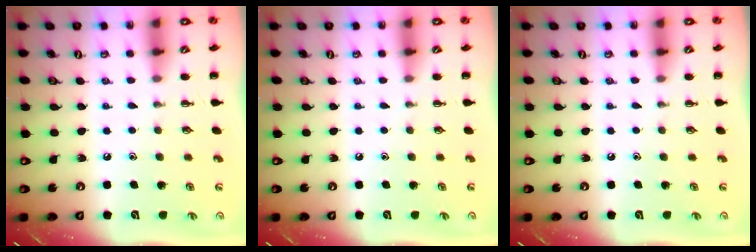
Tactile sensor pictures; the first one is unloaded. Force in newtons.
{"total": 0.0}
{"total": 0.0}